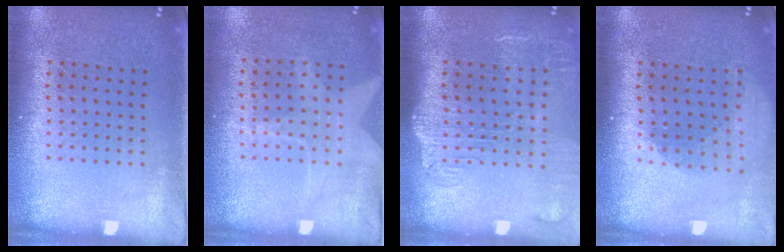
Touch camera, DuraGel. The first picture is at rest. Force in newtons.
{"total": 1.2, "press": 1.2, "slide": 0.2}
{"total": 1.9, "press": 1.5, "slide": 1.2}
{"total": 1.8, "press": 1.4, "slide": 1.2}